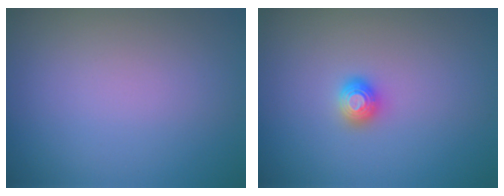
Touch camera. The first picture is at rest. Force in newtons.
{"total": 1.2, "press": 1.2, "slide": 0.2}